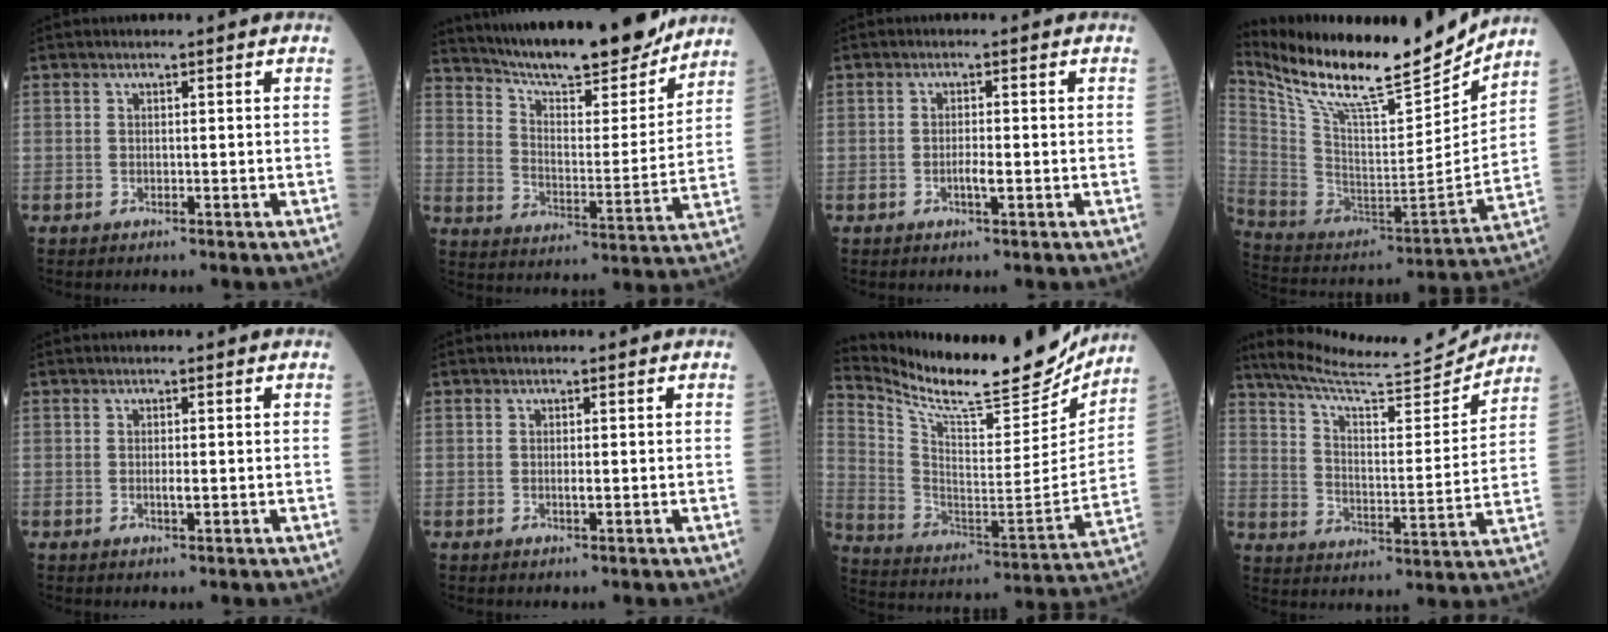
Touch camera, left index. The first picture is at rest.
{"total": 19.0, "force": [17.0, 2.4, 8.3], "torque": [-0.133, -0.012, 0.255]}
{"total": 1.6, "force": [-0.7, 0.1, 1.4], "torque": [-0.027, -0.004, -0.014]}
{"total": 22.0, "force": [19.1, 3.1, 10.6], "torque": [-0.207, -0.035, 0.322]}
{"total": 1.0, "force": [-0.2, 0.2, 1.0], "torque": [-0.016, -0.005, -0.005]}
{"total": 0.7, "force": [-0.2, 0.1, 0.7], "torque": [-0.012, -0.004, -0.005]}
{"total": 22.1, "force": [20.0, 3.4, 9.0], "torque": [-0.169, -0.057, 0.307]}
{"total": 17.5, "force": [16.8, 0.2, 5.1], "torque": [-0.094, -0.034, 0.250]}